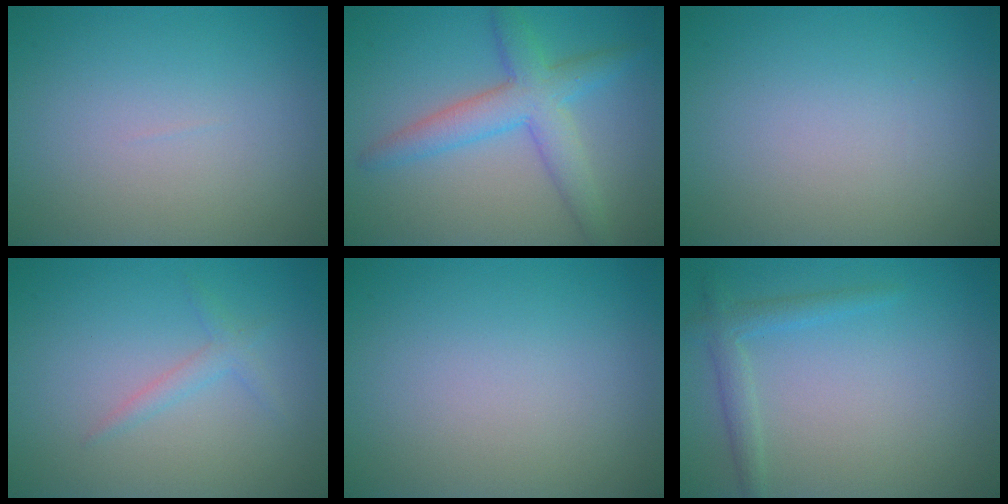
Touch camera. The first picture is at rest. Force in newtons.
{"total": 4.8, "press": 4.8, "slide": 0.1}
{"total": 0.0}
{"total": 1.3, "press": 1.3, "slide": 0.1}
{"total": 0.0}
{"total": 1.2, "press": 1.2, "slide": 0.1}